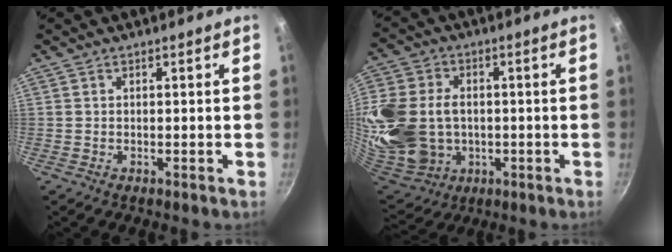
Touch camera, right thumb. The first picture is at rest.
{"total": 23.7, "force": [-0.6, 18.4, 15.0], "torque": [-0.349, 0.013, 0.006]}